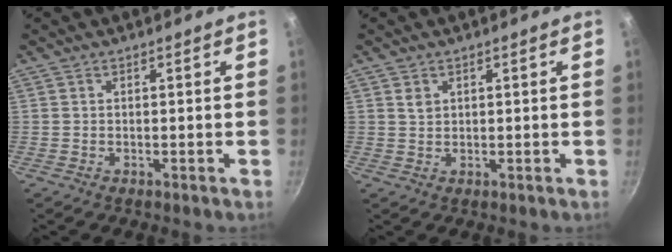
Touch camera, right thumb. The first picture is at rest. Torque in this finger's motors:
{"motor_torque": [0.11, 0.07, 0.28, 0.03, 0.02]}